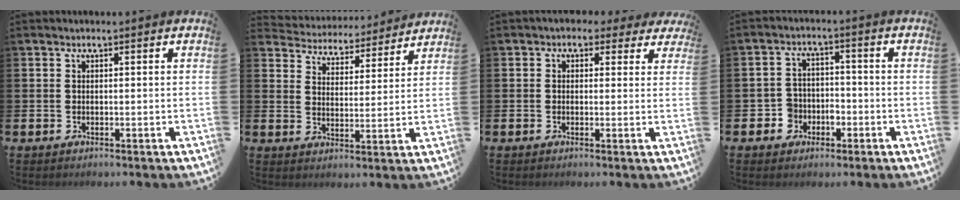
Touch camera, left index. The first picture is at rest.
{"total": 4.4, "force": [4.2, 1.3, -0.4], "torque": [-0.017, -0.043, 0.067]}
{"total": 1.9, "force": [1.0, 1.5, 0.3], "torque": [-0.012, 0.002, 0.014]}
{"total": 3.9, "force": [-1.9, 3.4, 0.5], "torque": [-0.028, 0.009, -0.039]}